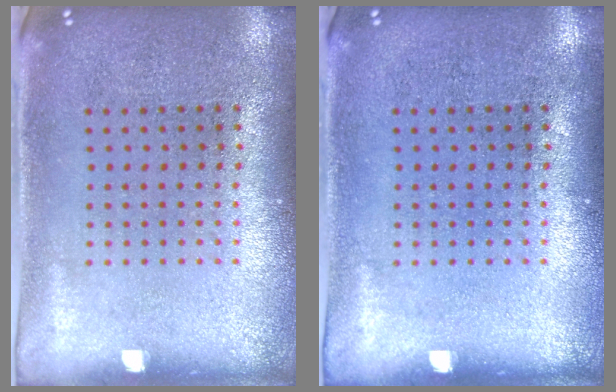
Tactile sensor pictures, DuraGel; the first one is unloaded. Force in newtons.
{"total": 0.0}